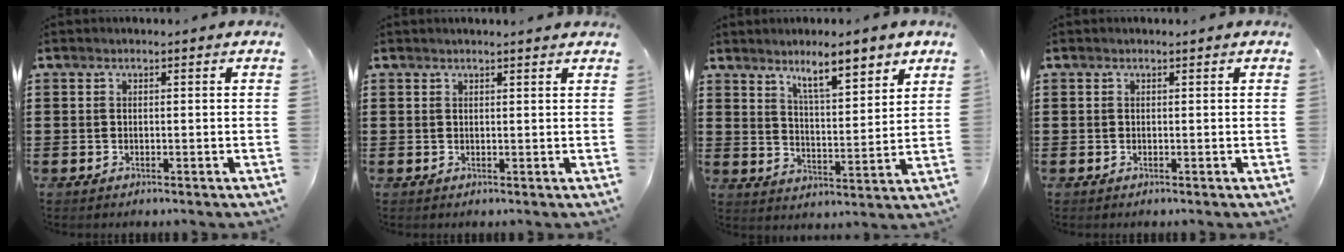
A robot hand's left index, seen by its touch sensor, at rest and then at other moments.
{"total": 1.1, "force": [1.0, -0.1, 0.5], "torque": [-0.010, -0.001, 0.019]}
{"total": 7.8, "force": [6.3, 1.4, 4.4], "torque": [-0.070, -0.031, 0.105]}
{"total": 0.0}